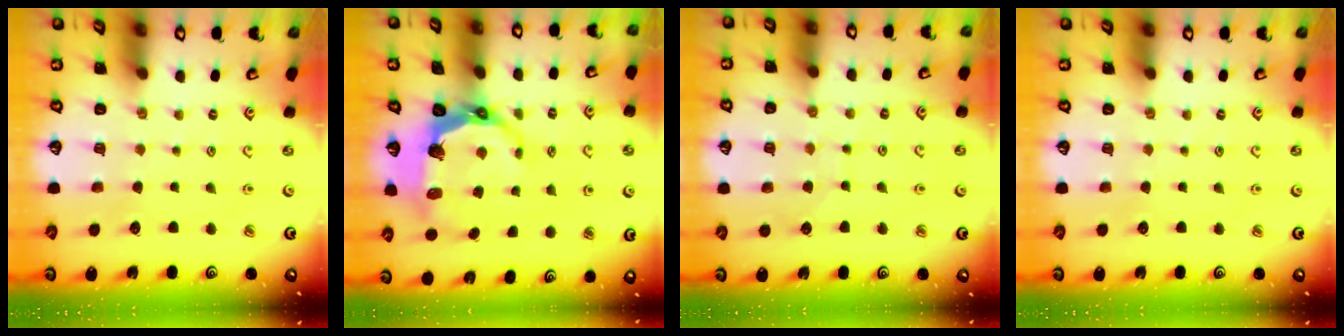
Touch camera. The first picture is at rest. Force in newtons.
{"total": 9.2, "press": 7.5, "slide": 5.2}
{"total": 6.2, "press": 6.2, "slide": 0.5}
{"total": 0.0}